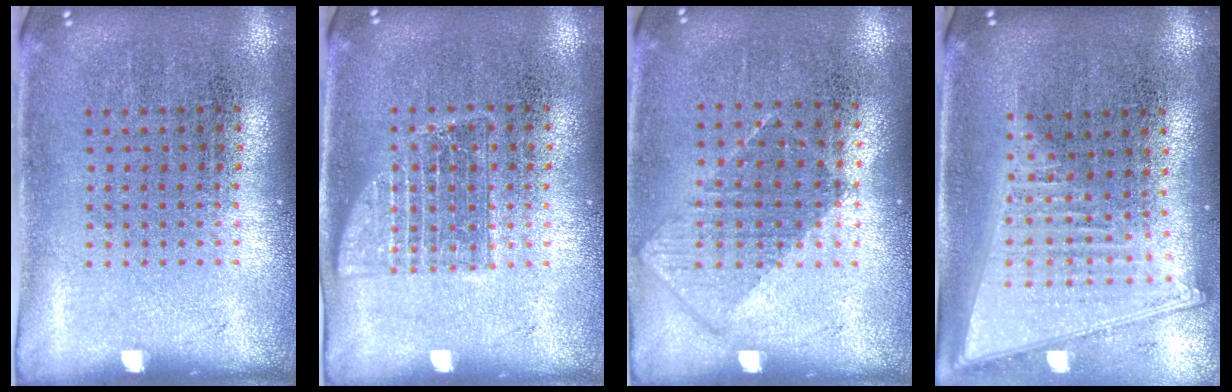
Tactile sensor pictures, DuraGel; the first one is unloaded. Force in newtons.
{"total": 1.0, "press": 1.0, "slide": 0.3}
{"total": 0.8, "press": 0.6, "slide": 0.4}
{"total": 2.1, "press": 1.8, "slide": 1.2}